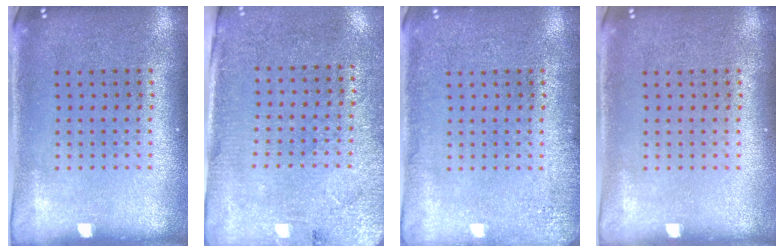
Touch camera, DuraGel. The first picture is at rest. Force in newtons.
{"total": 2.7, "press": 2.4, "slide": 1.3}
{"total": 1.8, "press": 1.8, "slide": 0.3}
{"total": 0.0}